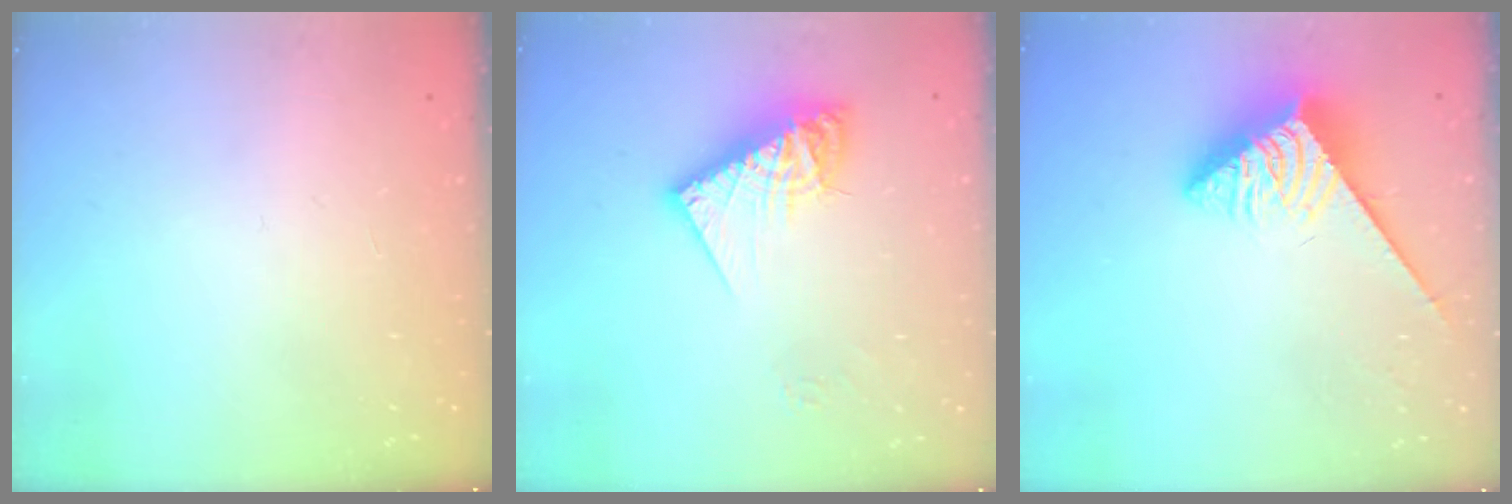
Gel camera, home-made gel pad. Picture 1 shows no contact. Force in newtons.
{"total": 13.0, "press": 13.0, "slide": 1.0}
{"total": 3.5, "press": 3.5, "slide": 0.4}